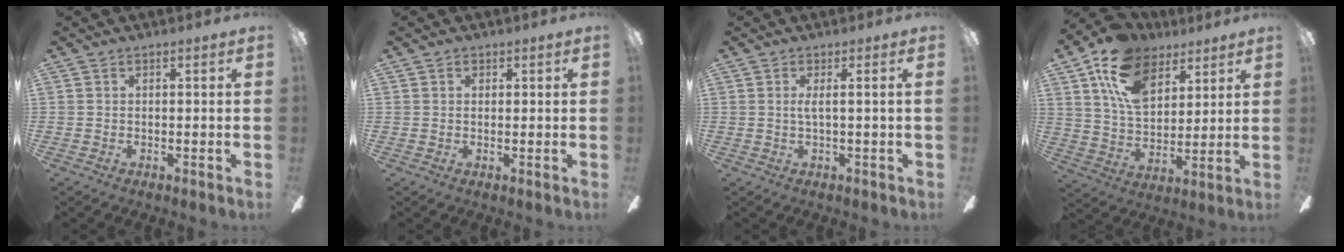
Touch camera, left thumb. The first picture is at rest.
{"total": 0.8, "force": [0.4, 0.6, 0.4], "torque": [0.000, -0.001, 0.005]}
{"total": 2.2, "force": [0.4, -0.4, 2.2], "torque": [-0.044, -0.003, 0.004]}
{"total": 16.9, "force": [9.8, 10.3, 9.1], "torque": [-0.172, -0.027, 0.184]}